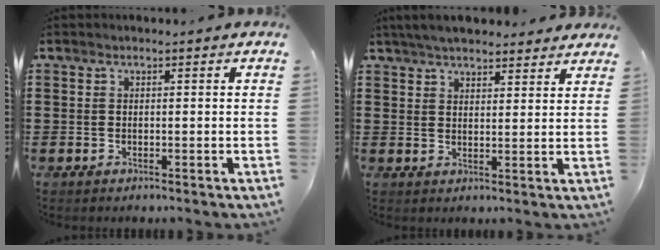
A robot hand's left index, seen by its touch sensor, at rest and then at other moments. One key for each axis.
{"total": 4.6, "fx": 4.4, "fy": 0.6, "fz": 1.2, "tx": -0.035, "ty": -0.006, "tz": 0.082}